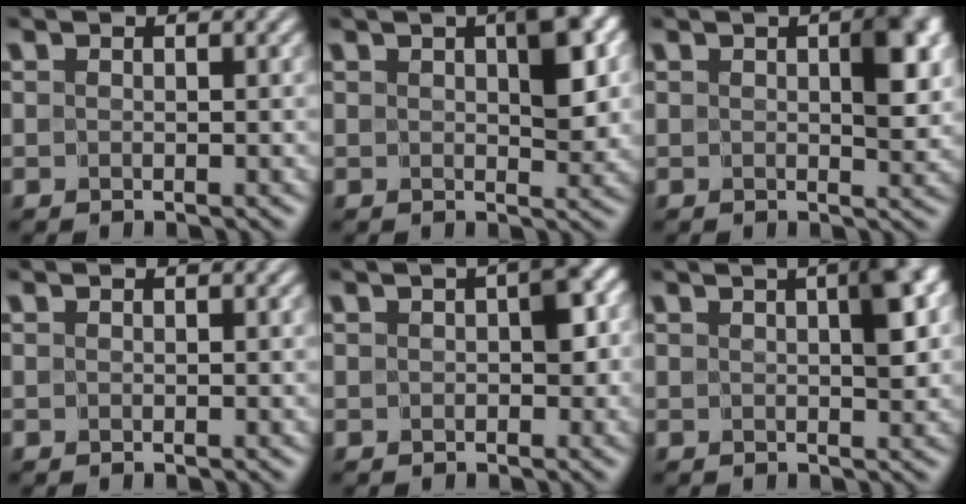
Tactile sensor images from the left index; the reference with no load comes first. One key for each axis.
{"total": 4.9, "fx": 1.2, "fy": 2.3, "fz": 4.2, "tx": -0.056, "ty": 0.002, "tz": 0.018}
{"total": 4.2, "fx": 0.7, "fy": 2.1, "fz": 3.6, "tx": -0.045, "ty": -0.001, "tz": 0.009}
{"total": 0.0}
{"total": 2.7, "fx": 0.0, "fy": 1.5, "fz": 2.2, "tx": -0.025, "ty": 0.004, "tz": -0.004}
{"total": 3.9, "fx": 1.1, "fy": 1.1, "fz": 3.6, "tx": -0.042, "ty": 0.008, "tz": 0.012}